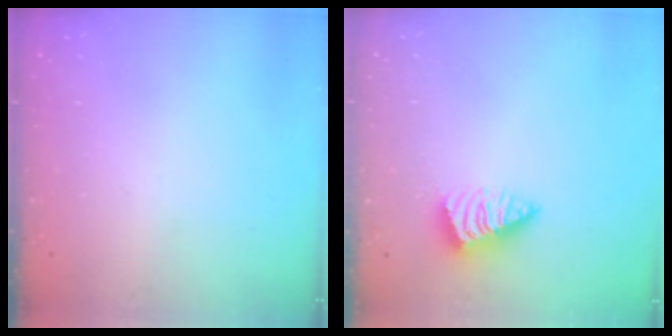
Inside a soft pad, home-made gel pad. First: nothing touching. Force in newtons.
{"total": 2.4, "press": 2.4, "slide": 0.4}